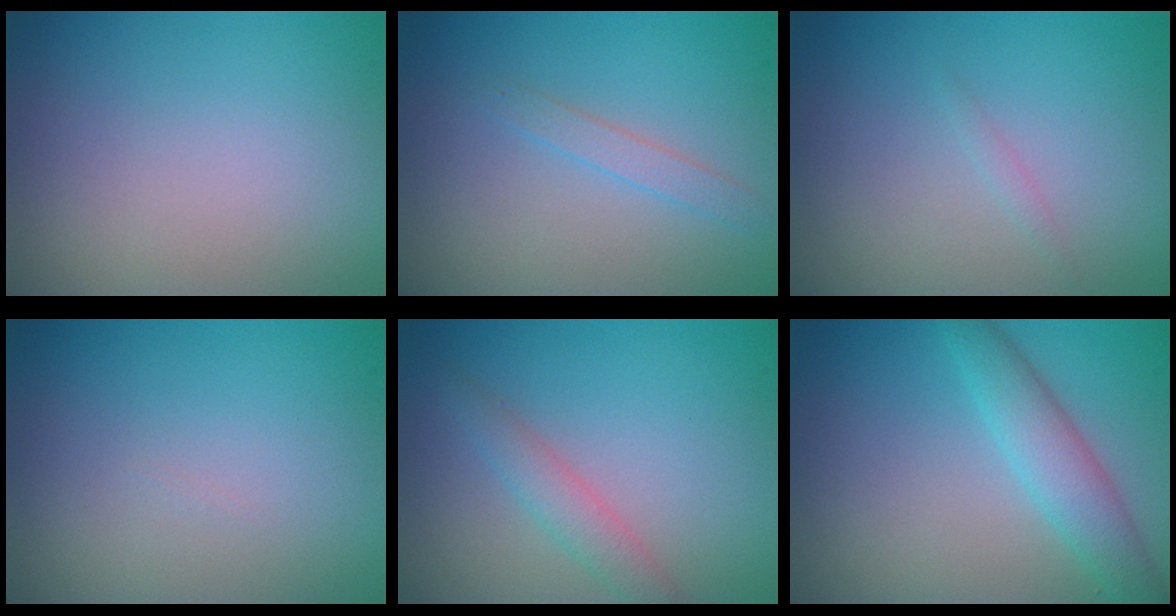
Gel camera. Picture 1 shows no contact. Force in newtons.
{"total": 1.2, "press": 1.2, "slide": 0.1}
{"total": 0.5, "press": 0.5, "slide": 0.0}
{"total": 0.0}
{"total": 2.1, "press": 2.1, "slide": 0.0}
{"total": 3.6, "press": 3.6, "slide": 0.0}